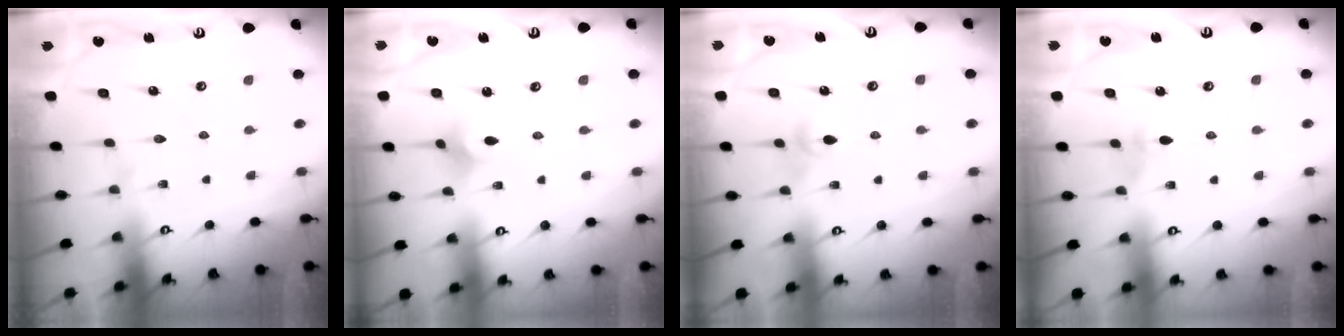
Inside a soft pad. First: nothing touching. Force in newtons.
{"total": 2.2, "press": 2.1, "slide": 0.6}
{"total": 3.3, "press": 3.2, "slide": 0.8}
{"total": 2.7, "press": 2.6, "slide": 0.6}